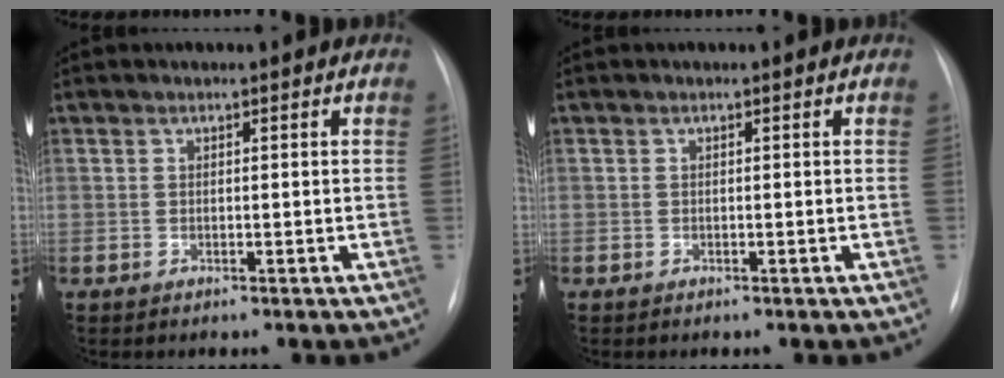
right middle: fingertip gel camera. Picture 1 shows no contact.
{"total": 0.0}